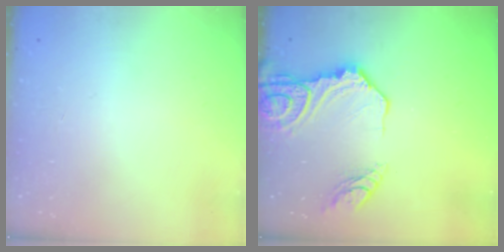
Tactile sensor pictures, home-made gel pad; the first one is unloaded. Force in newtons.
{"total": 15.1, "press": 15.1, "slide": 1.5}